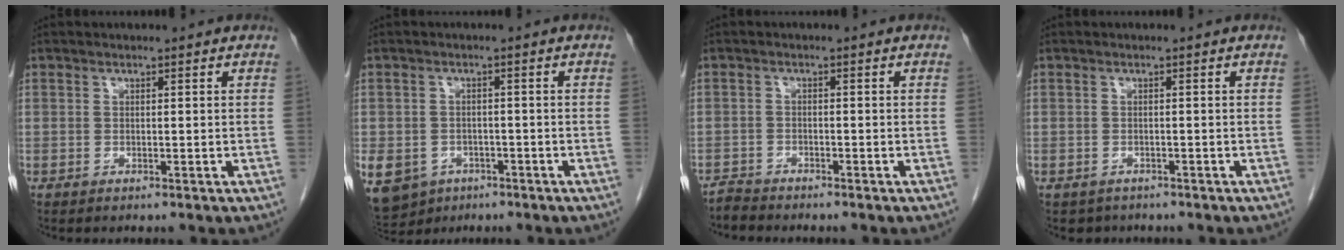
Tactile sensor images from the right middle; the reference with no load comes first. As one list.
[{"total": 13.1, "force": [-6.8, 10.2, 4.7], "torque": [-0.140, -0.008, -0.089]}, {"total": 1.9, "force": [-1.9, 0.0, -0.5], "torque": [0.014, -0.009, -0.035]}, {"total": 2.1, "force": [-1.6, 1.3, -0.1], "torque": [-0.006, 0.003, -0.023]}]